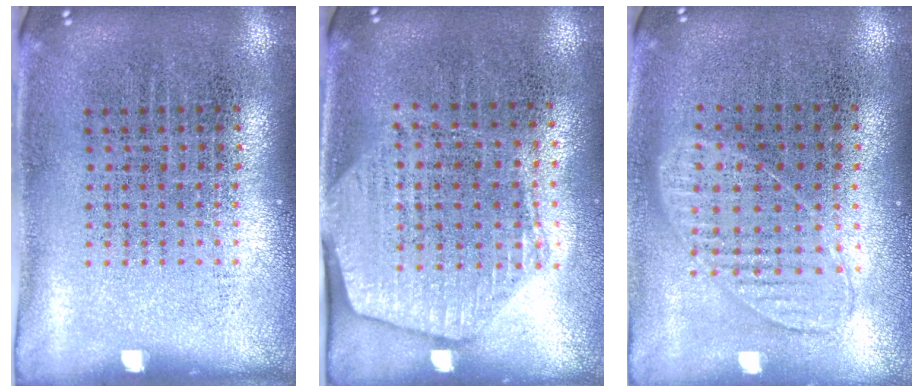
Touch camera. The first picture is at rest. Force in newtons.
{"total": 1.7, "press": 1.5, "slide": 0.8}
{"total": 0.9, "press": 0.8, "slide": 0.3}